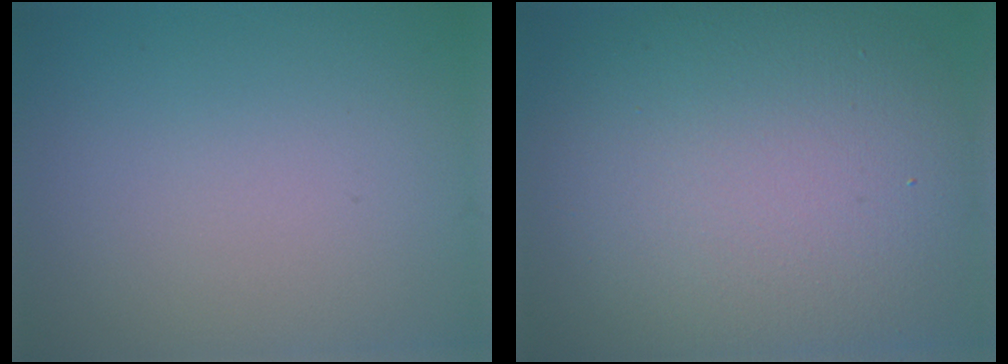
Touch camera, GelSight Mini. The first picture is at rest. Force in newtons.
{"total": 14.3, "press": 14.3, "slide": 1.3}